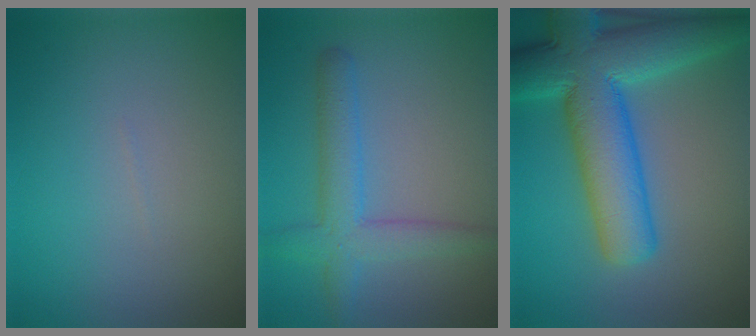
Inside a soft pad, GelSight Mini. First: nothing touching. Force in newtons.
{"total": 4.0, "press": 4.0, "slide": 0.2}
{"total": 11.3, "press": 11.2, "slide": 0.4}